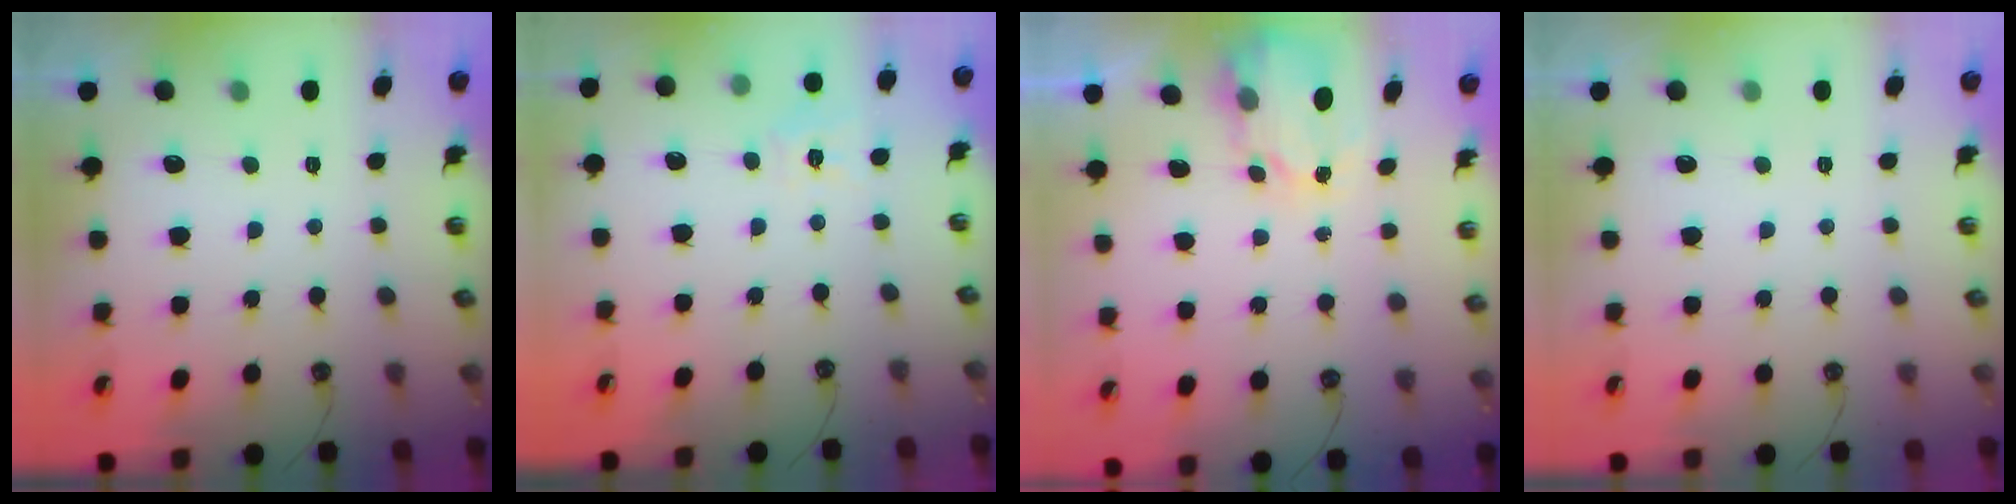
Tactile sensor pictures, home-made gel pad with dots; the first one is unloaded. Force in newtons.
{"total": 8.3, "press": 8.2, "slide": 0.9}
{"total": 4.1, "press": 4.1, "slide": 0.1}
{"total": 0.0}